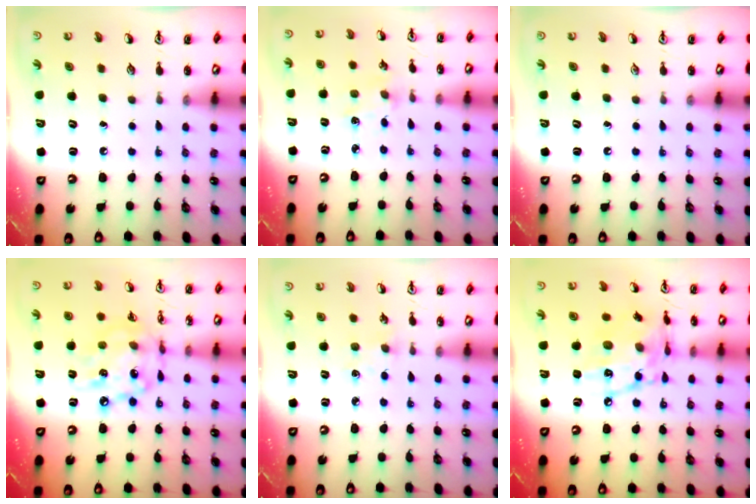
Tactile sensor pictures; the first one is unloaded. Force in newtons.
{"total": 1.8, "press": 1.8, "slide": 0.4}
{"total": 0.0}
{"total": 14.3, "press": 14.3, "slide": 1.1}
{"total": 2.8, "press": 2.7, "slide": 0.4}
{"total": 15.0, "press": 15.0, "slide": 0.9}